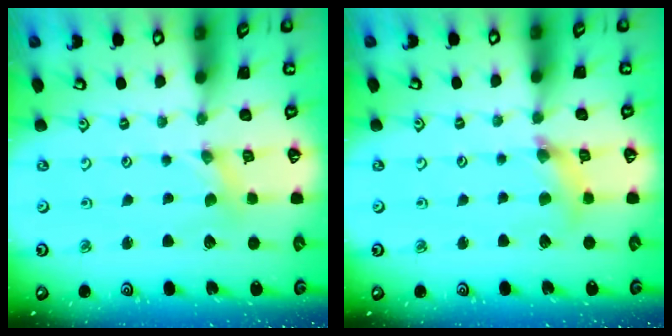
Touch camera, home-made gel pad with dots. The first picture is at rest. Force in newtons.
{"total": 5.8, "press": 5.8, "slide": 0.5}